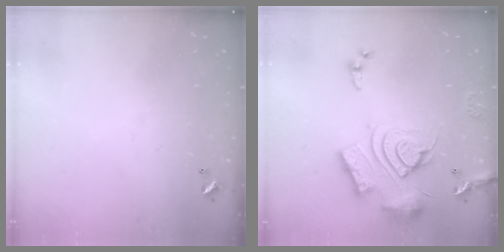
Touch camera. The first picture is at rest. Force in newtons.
{"total": 17.0, "press": 17.0, "slide": 1.7}